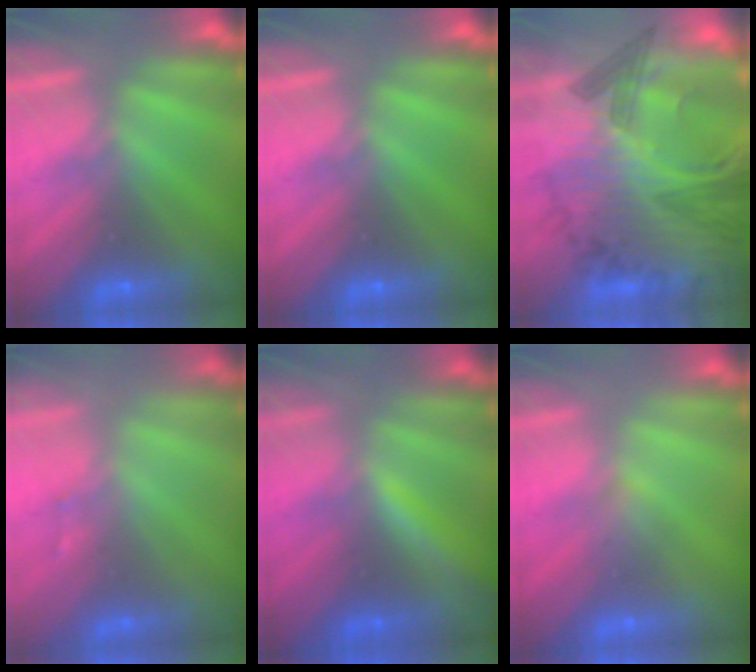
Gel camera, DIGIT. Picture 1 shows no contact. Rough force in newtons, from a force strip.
{"total": 0.0}
{"total": 7.3}
{"total": 1.5}
{"total": 1.7}
{"total": 2.8}